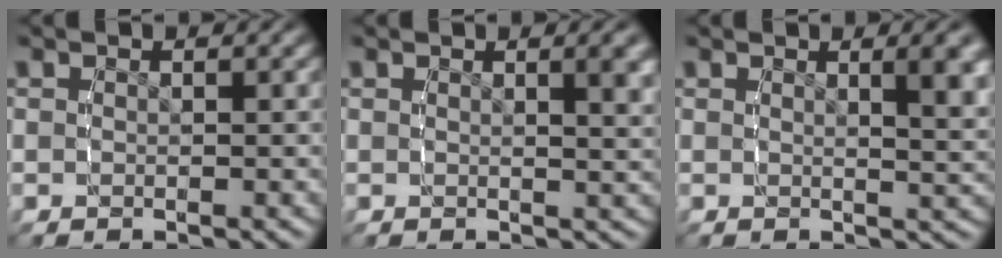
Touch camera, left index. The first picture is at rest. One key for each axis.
{"total": 1.9, "fx": 0.9, "fy": -0.3, "fz": 1.7, "tx": -0.021, "ty": -0.005, "tz": 0.017}
{"total": 3.1, "fx": 1.3, "fy": 0.0, "fz": 2.8, "tx": -0.034, "ty": -0.006, "tz": 0.025}